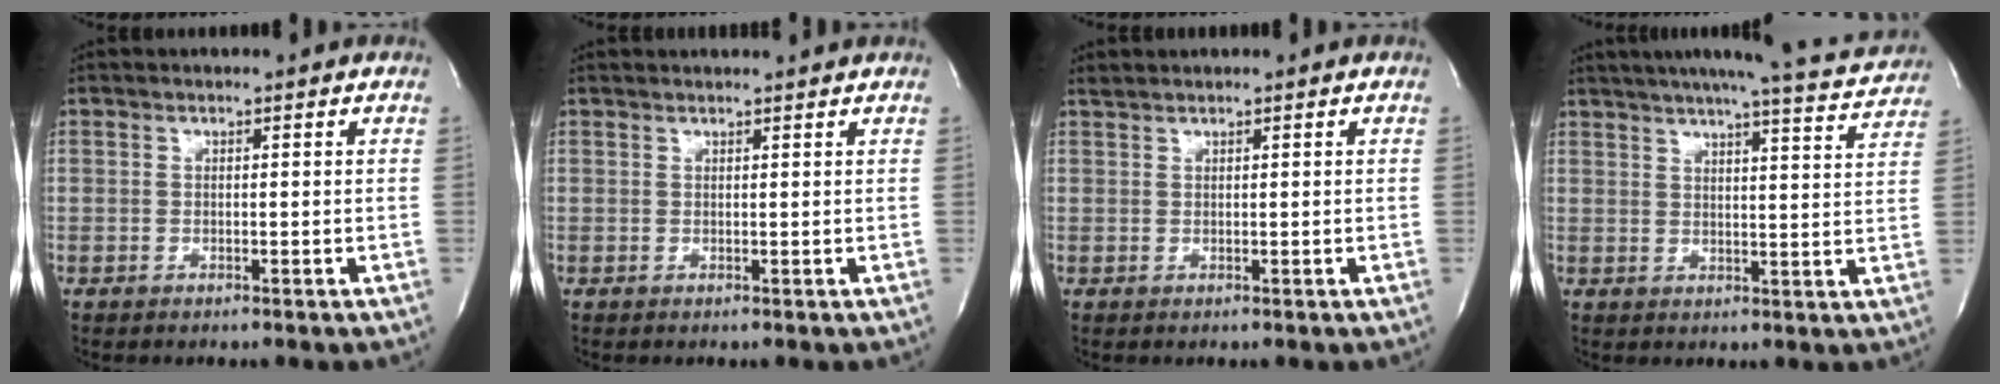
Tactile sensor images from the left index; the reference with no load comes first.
{"total": 3.8, "force": [3.6, -0.2, 0.9], "torque": [-0.009, 0.016, 0.037]}
{"total": 0.7, "force": [0.7, 0.0, 0.0], "torque": [-0.005, 0.010, 0.019]}
{"total": 18.0, "force": [16.6, 1.2, 6.8], "torque": [-0.102, -0.020, 0.199]}